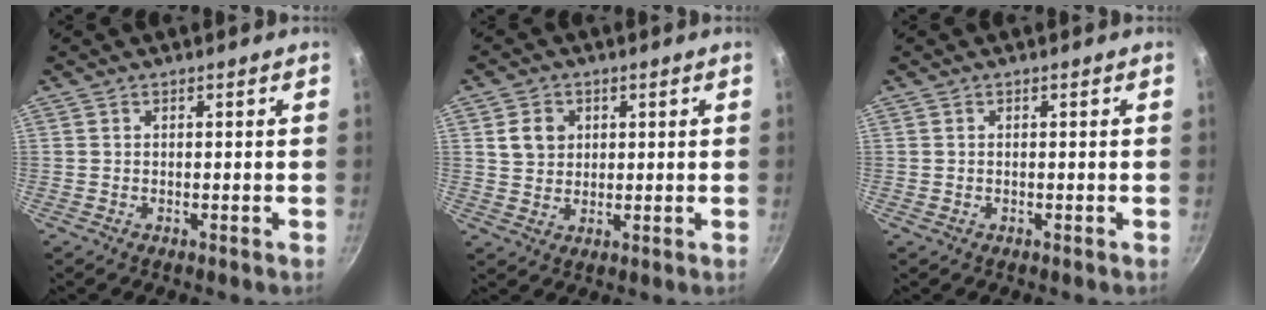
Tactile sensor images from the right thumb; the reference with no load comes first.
{"total": 5.2, "force": [1.7, 4.3, 2.4], "torque": [-0.022, -0.008, 0.033]}
{"total": 11.2, "force": [-4.1, 9.4, 4.7], "torque": [-0.107, 0.021, -0.047]}